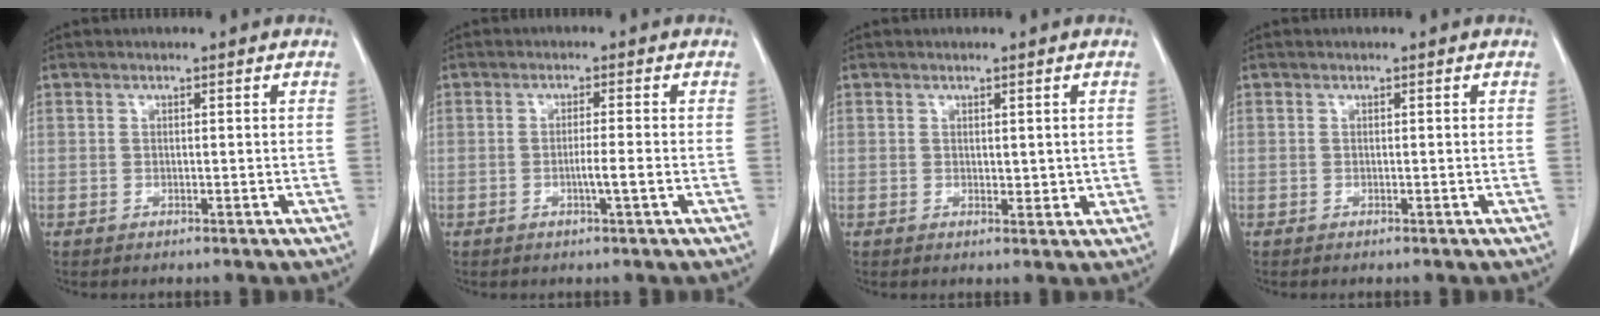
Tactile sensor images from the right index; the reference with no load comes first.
{"total": 2.7, "force": [-0.8, -0.3, 2.6], "torque": [-0.045, -0.002, -0.013]}
{"total": 2.1, "force": [0.5, 1.1, 1.7], "torque": [-0.019, -0.007, 0.011]}
{"total": 0.0}